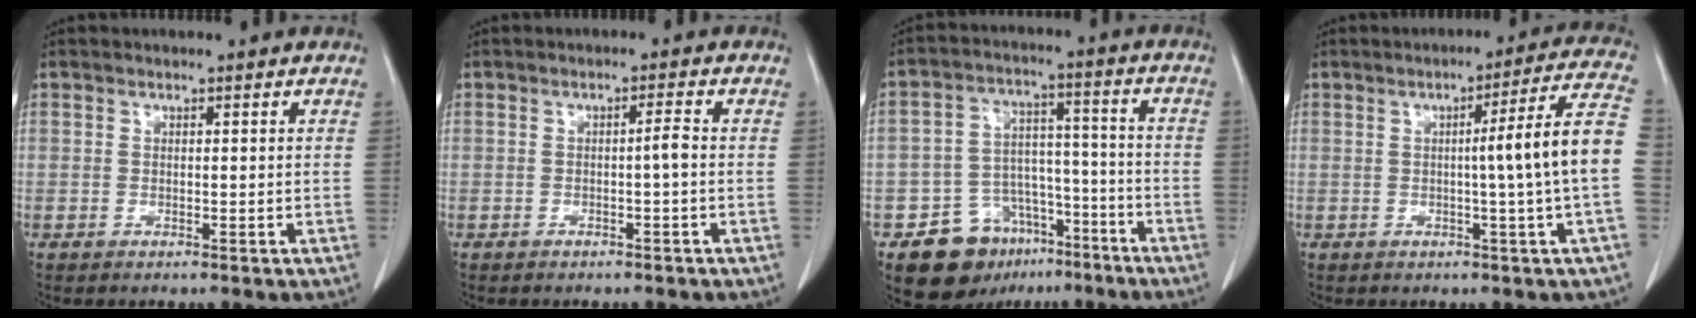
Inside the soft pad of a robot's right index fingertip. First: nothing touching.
{"total": 1.5, "force": [-0.3, -0.1, 1.4], "torque": [-0.021, 0.002, -0.005]}
{"total": 12.4, "force": [-7.8, 8.2, 5.2], "torque": [-0.074, 0.041, -0.115]}
{"total": 11.0, "force": [-0.7, -2.1, 10.8], "torque": [-0.141, 0.008, -0.012]}